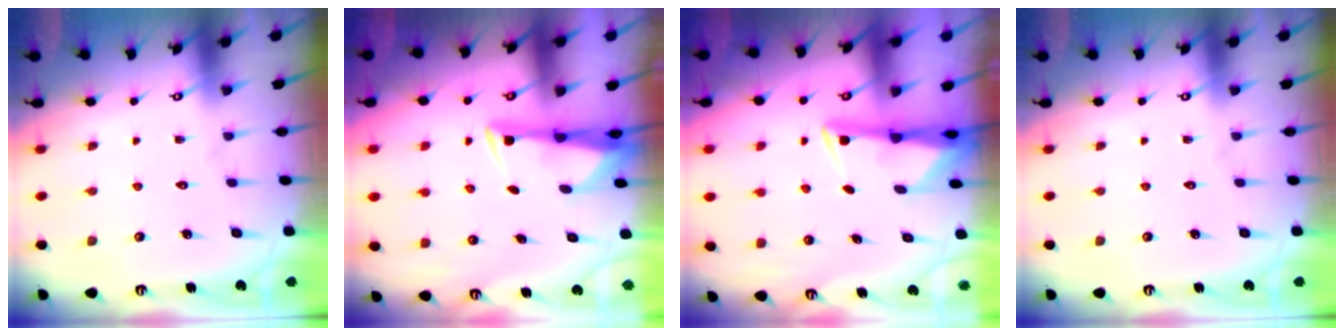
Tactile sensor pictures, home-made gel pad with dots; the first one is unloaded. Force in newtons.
{"total": 3.2, "press": 3.0, "slide": 0.9}
{"total": 3.0, "press": 2.9, "slide": 0.6}
{"total": 0.0}